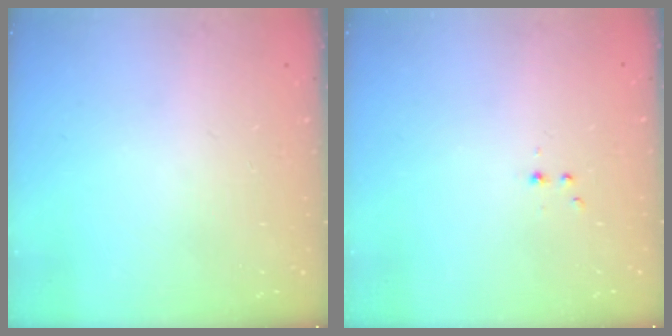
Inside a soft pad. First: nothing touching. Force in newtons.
{"total": 2.2, "press": 1.9, "slide": 1.0}